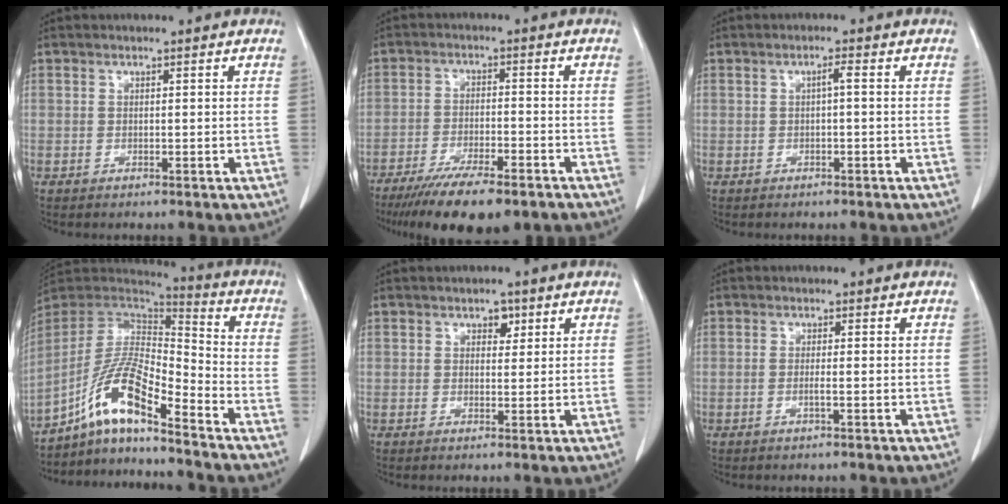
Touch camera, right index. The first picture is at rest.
{"total": 13.1, "force": [-9.9, 2.5, 8.2], "torque": [-0.132, -0.026, -0.152]}
{"total": 1.2, "force": [0.0, 0.1, 1.2], "torque": [-0.021, 0.004, 0.001]}
{"total": 11.7, "force": [-7.9, 1.5, 8.6], "torque": [-0.176, 0.011, -0.146]}
{"total": 1.9, "force": [1.0, 1.2, 1.0], "torque": [-0.012, 0.002, 0.015]}
{"total": 0.9, "force": [-0.3, -0.1, 0.8], "torque": [-0.016, 0.001, -0.005]}